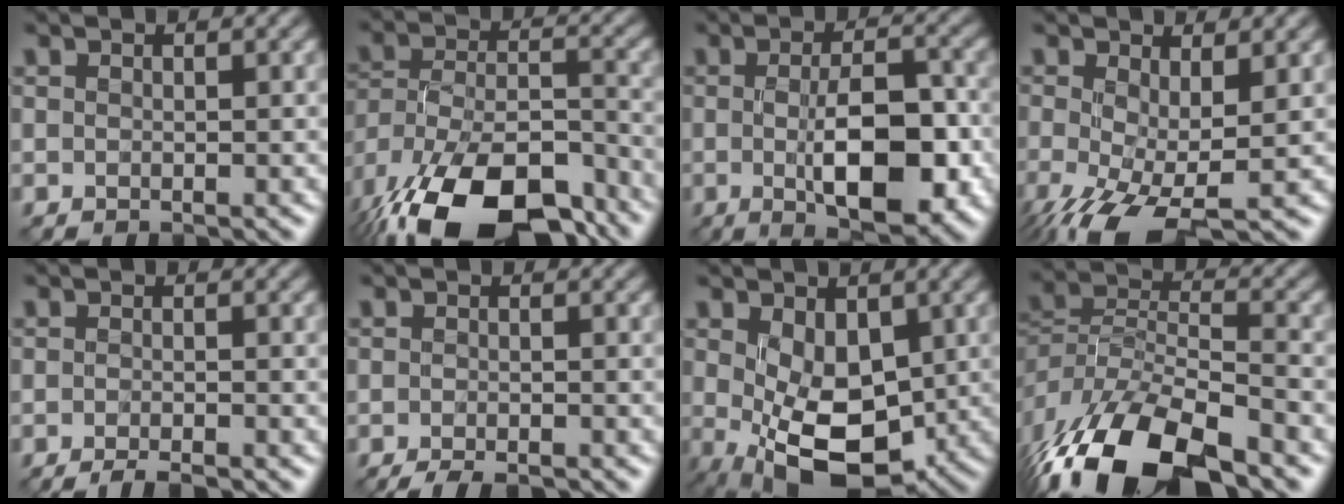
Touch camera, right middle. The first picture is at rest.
{"total": 17.9, "force": [-13.1, 8.0, 9.2], "torque": [-0.194, -0.046, -0.181]}
{"total": 7.8, "force": [-1.5, 2.8, 7.1], "torque": [-0.110, -0.008, -0.021]}
{"total": 6.8, "force": [-2.1, 3.0, 5.7], "torque": [-0.137, -0.023, -0.034]}
{"total": 2.2, "force": [-1.8, 0.1, 1.2], "torque": [-0.025, -0.004, -0.036]}
{"total": 2.9, "force": [-2.4, 0.5, 1.5], "torque": [-0.028, -0.006, -0.045]}
{"total": 7.9, "force": [-1.4, 4.7, 6.2], "torque": [-0.121, -0.022, -0.016]}
{"total": 13.4, "force": [-8.8, 5.5, 8.5], "torque": [-0.178, -0.009, -0.151]}